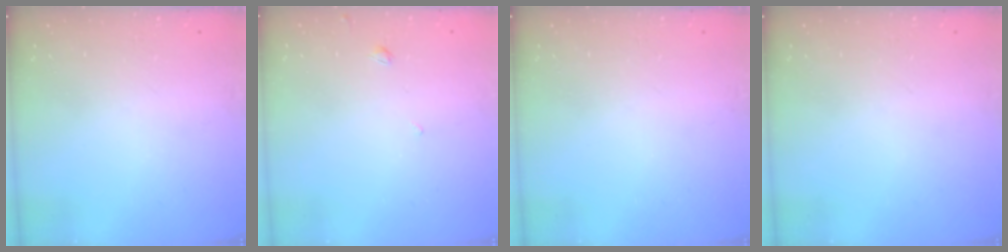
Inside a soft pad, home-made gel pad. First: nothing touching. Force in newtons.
{"total": 2.1, "press": 2.1, "slide": 0.5}
{"total": 0.0}
{"total": 0.0}